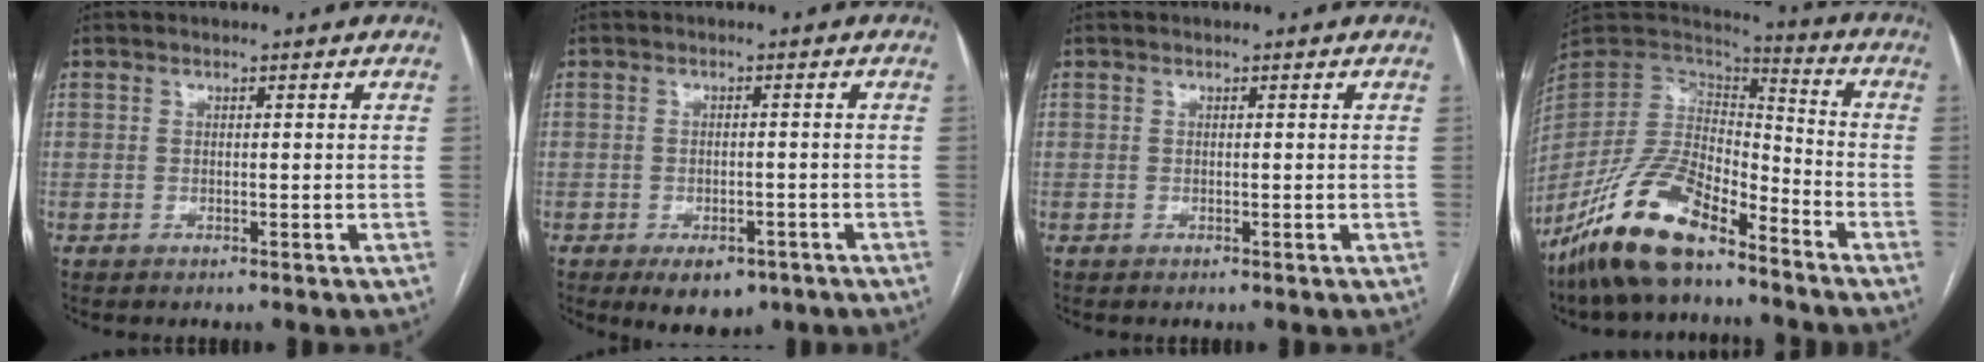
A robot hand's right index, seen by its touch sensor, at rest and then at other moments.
{"total": 5.8, "force": [-3.7, 3.3, 3.0], "torque": [-0.033, -0.001, -0.044]}
{"total": 0.0}
{"total": 16.5, "force": [-11.8, 5.4, 10.2], "torque": [-0.199, 0.001, -0.222]}